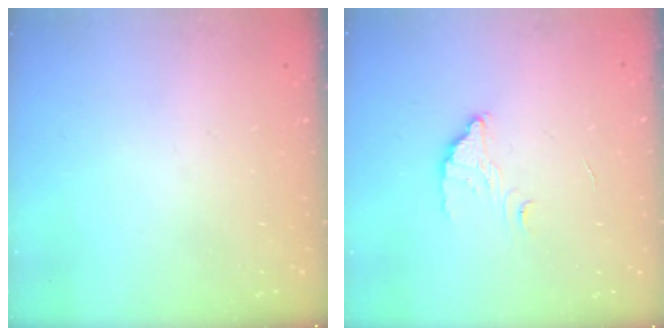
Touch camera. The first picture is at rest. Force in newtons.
{"total": 3.1, "press": 3.0, "slide": 0.4}